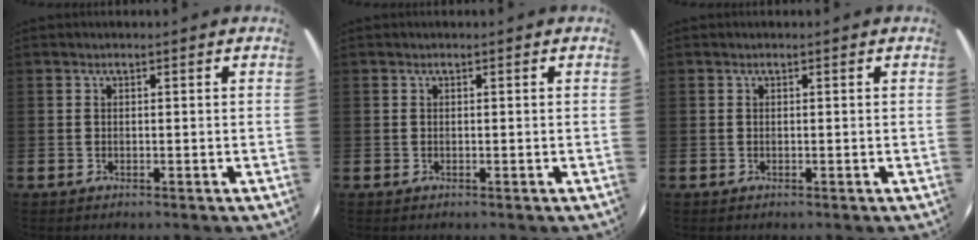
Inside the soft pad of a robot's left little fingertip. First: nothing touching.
{"total": 0.0}
{"total": 0.0}